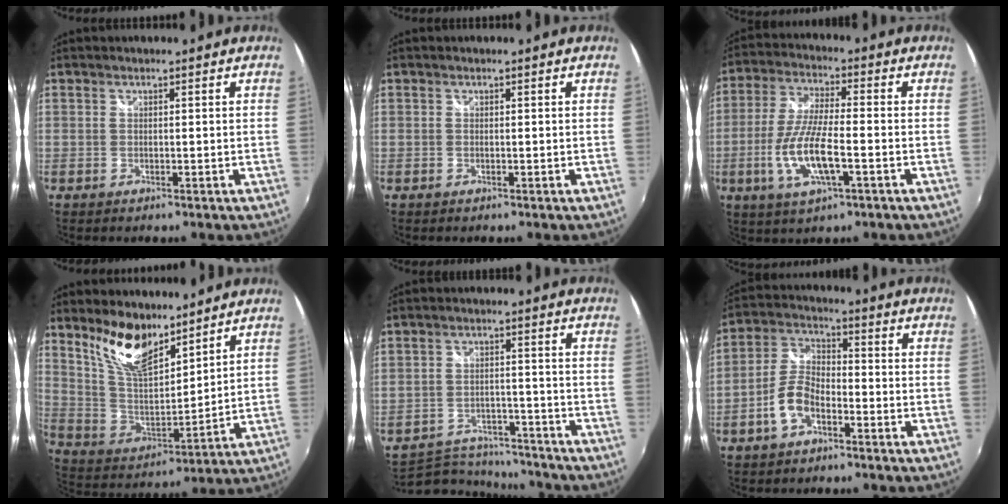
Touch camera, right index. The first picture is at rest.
{"total": 0.0}
{"total": 11.7, "force": [-3.6, 3.2, 10.7], "torque": [-0.223, -0.009, -0.070]}
{"total": 13.4, "force": [9.7, 5.1, 7.7], "torque": [-0.152, -0.001, 0.194]}
{"total": 10.8, "force": [-9.7, 4.4, 1.8], "torque": [-0.054, 0.018, -0.139]}
{"total": 7.5, "force": [-3.8, 3.8, 5.2], "torque": [-0.118, 0.016, -0.072]}